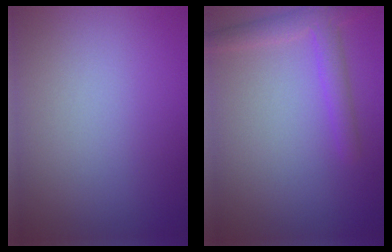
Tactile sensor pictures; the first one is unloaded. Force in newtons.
{"total": 2.8, "press": 2.8, "slide": 0.2}